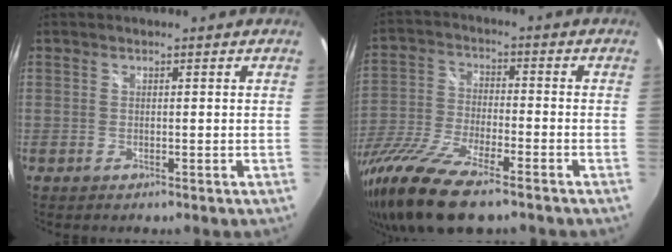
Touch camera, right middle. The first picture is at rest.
{"total": 18.5, "force": [-13.3, 4.7, 12.0], "torque": [-0.260, -0.054, -0.254]}